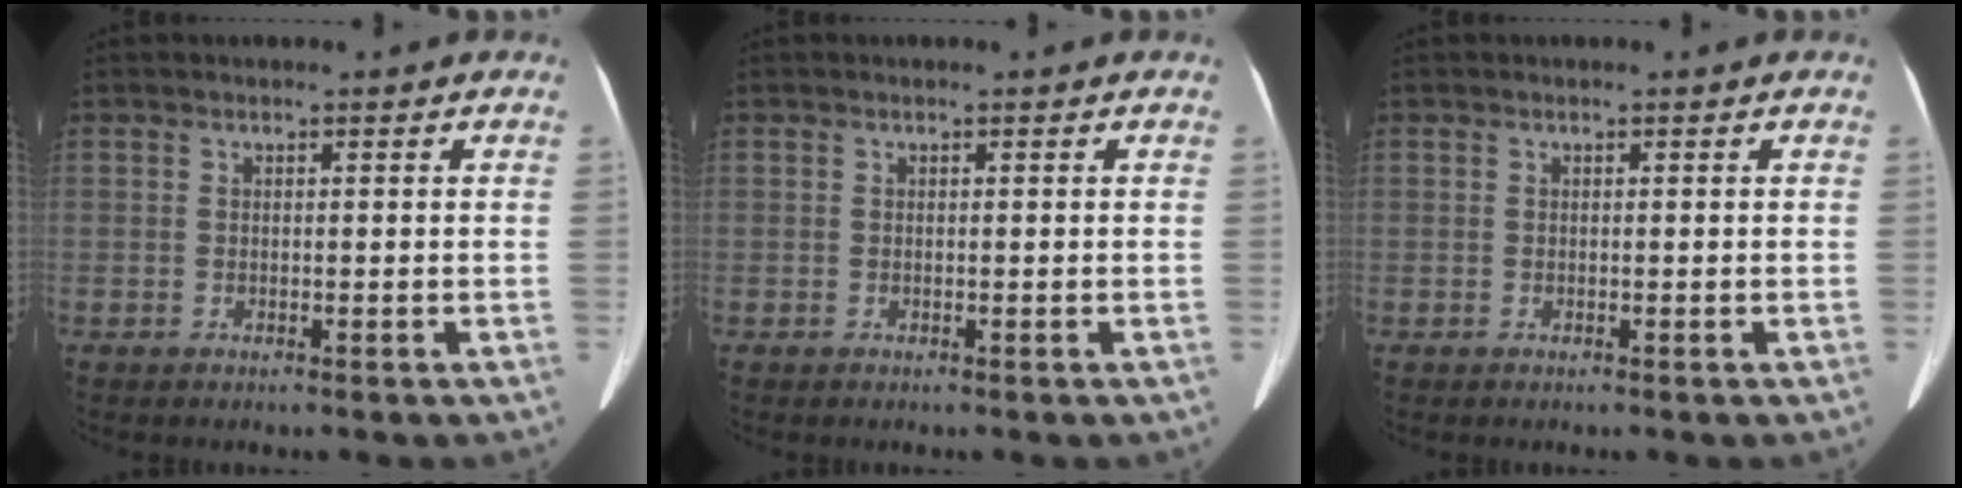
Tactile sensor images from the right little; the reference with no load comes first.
{"total": 0.0}
{"total": 0.0}